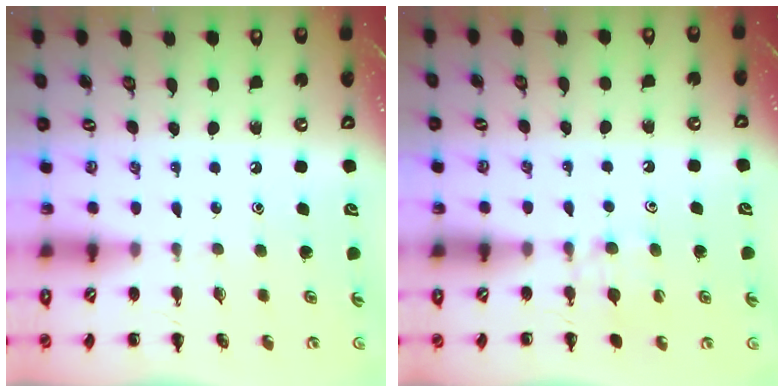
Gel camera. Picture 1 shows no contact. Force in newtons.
{"total": 7.0, "press": 6.7, "slide": 1.8}